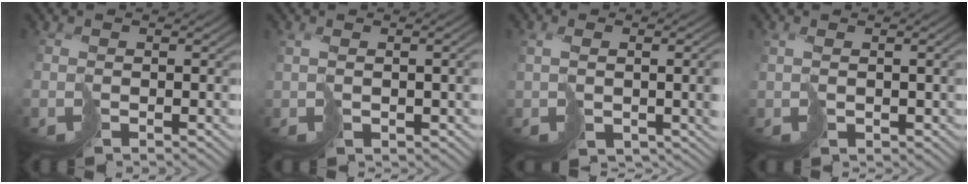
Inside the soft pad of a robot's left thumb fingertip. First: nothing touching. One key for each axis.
{"total": 3.1, "fx": 0.6, "fy": 1.2, "fz": 2.8, "tx": -0.060, "ty": -0.002, "tz": 0.022}
{"total": 6.1, "fx": 0.4, "fy": 3.1, "fz": 5.2, "tx": -0.111, "ty": -0.016, "tz": 0.032}
{"total": 2.8, "fx": 0.5, "fy": 1.2, "fz": 2.5, "tx": -0.053, "ty": -0.001, "tz": 0.020}